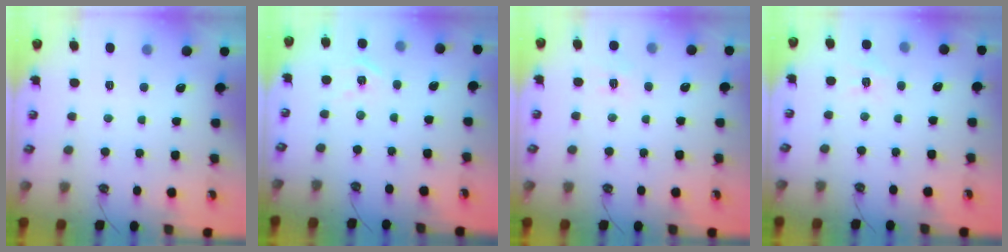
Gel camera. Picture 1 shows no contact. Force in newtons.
{"total": 5.8, "press": 5.7, "slide": 0.7}
{"total": 6.1, "press": 6.1, "slide": 0.5}
{"total": 5.3, "press": 5.2, "slide": 0.7}